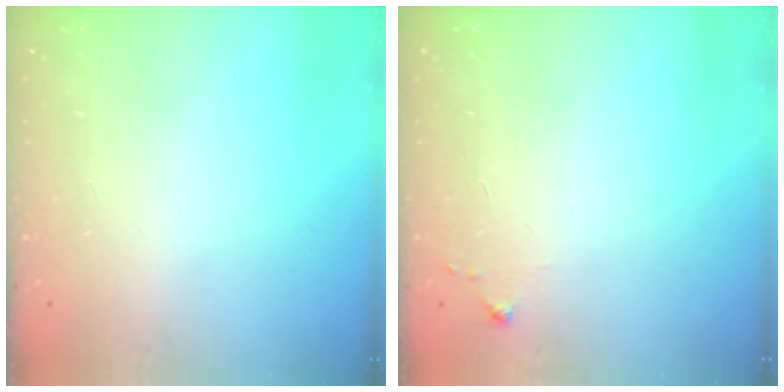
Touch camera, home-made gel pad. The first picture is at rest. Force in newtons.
{"total": 4.7, "press": 4.7, "slide": 0.6}